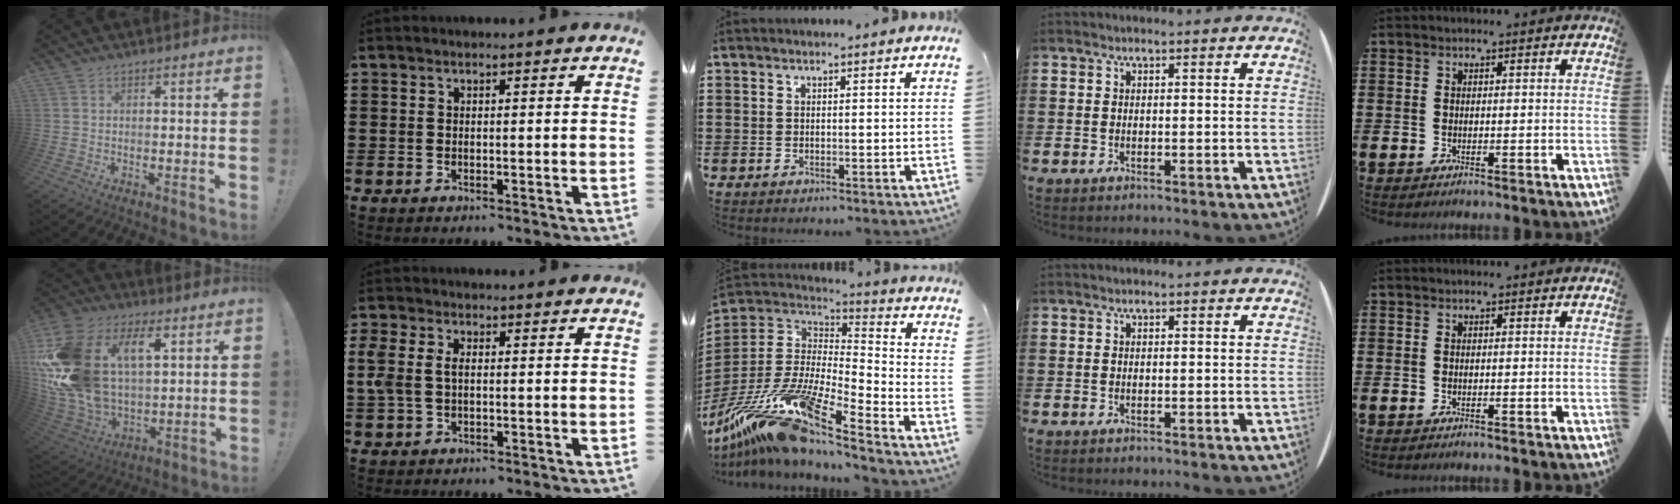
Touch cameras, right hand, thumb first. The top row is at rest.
{"thumb": {"total": 25.8, "force": [7.6, 17.2, 17.7], "torque": [-0.358, -0.029, 0.152]}, "index": {"total": 3.1, "force": [0.0, 1.9, 2.5], "torque": [-0.067, 0.001, -0.007]}, "middle": {"total": 15.5, "force": [-11.9, 1.1, 9.8], "torque": [-0.222, 0.001, -0.238]}}